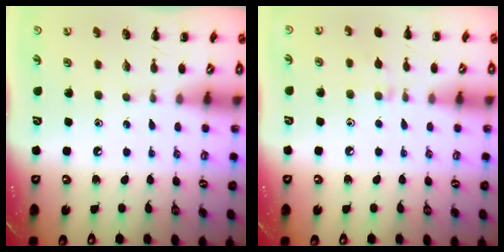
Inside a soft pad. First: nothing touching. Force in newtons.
{"total": 5.8, "press": 5.4, "slide": 2.2}